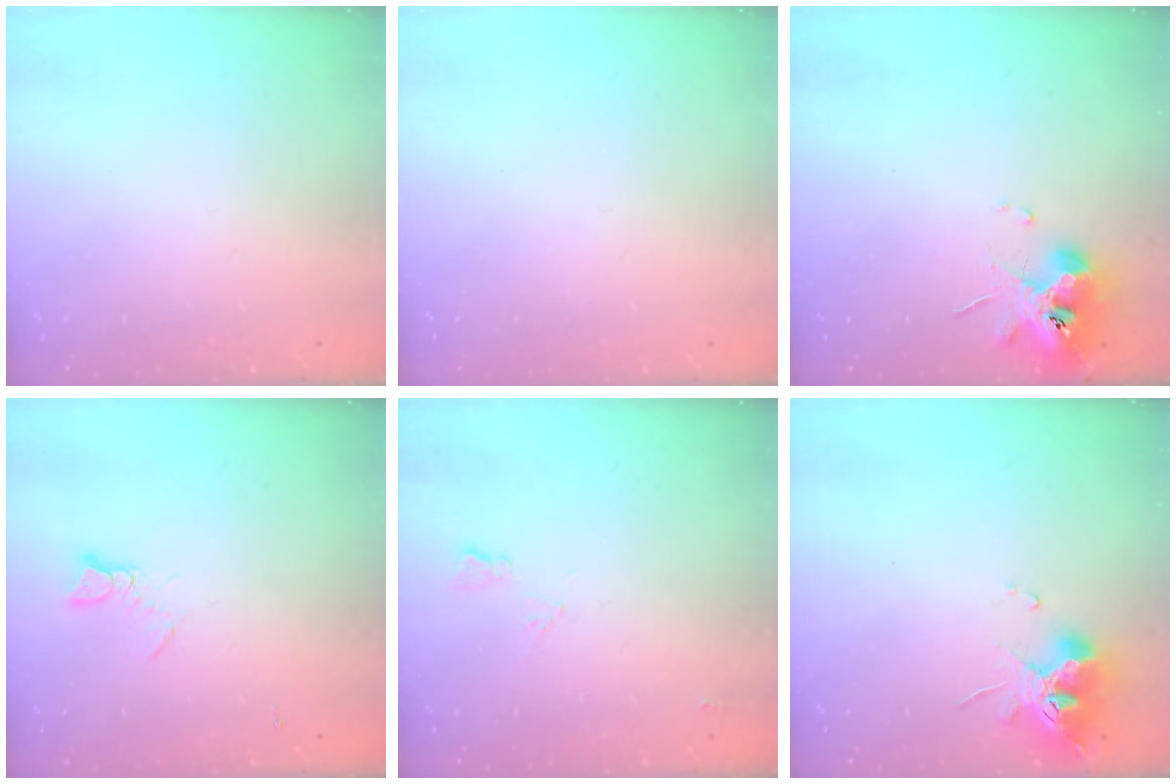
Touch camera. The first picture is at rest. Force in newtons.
{"total": 0.0}
{"total": 10.3, "press": 10.3, "slide": 0.8}
{"total": 2.6, "press": 2.6, "slide": 0.3}
{"total": 5.9, "press": 5.8, "slide": 0.9}
{"total": 11.2, "press": 11.1, "slide": 0.6}